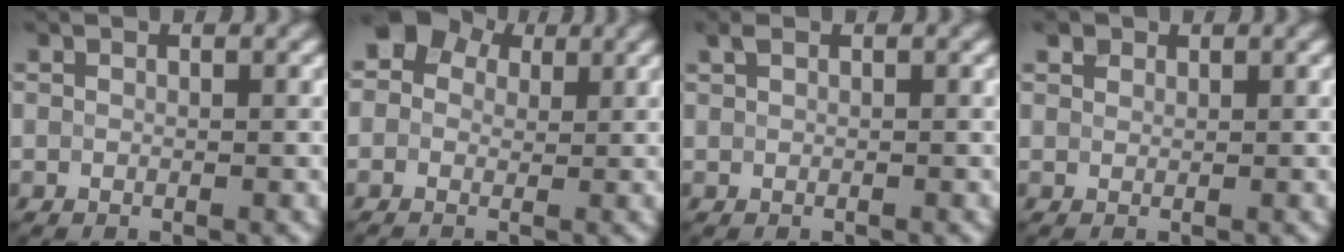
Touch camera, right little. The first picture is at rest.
{"total": 5.6, "force": [1.2, 4.9, 2.3], "torque": [-0.038, 0.028, -0.012]}
{"total": 0.6, "force": [0.4, 0.4, 0.3], "torque": [-0.006, 0.005, 0.004]}
{"total": 1.1, "force": [0.9, 0.6, 0.3], "torque": [-0.004, 0.003, 0.007]}